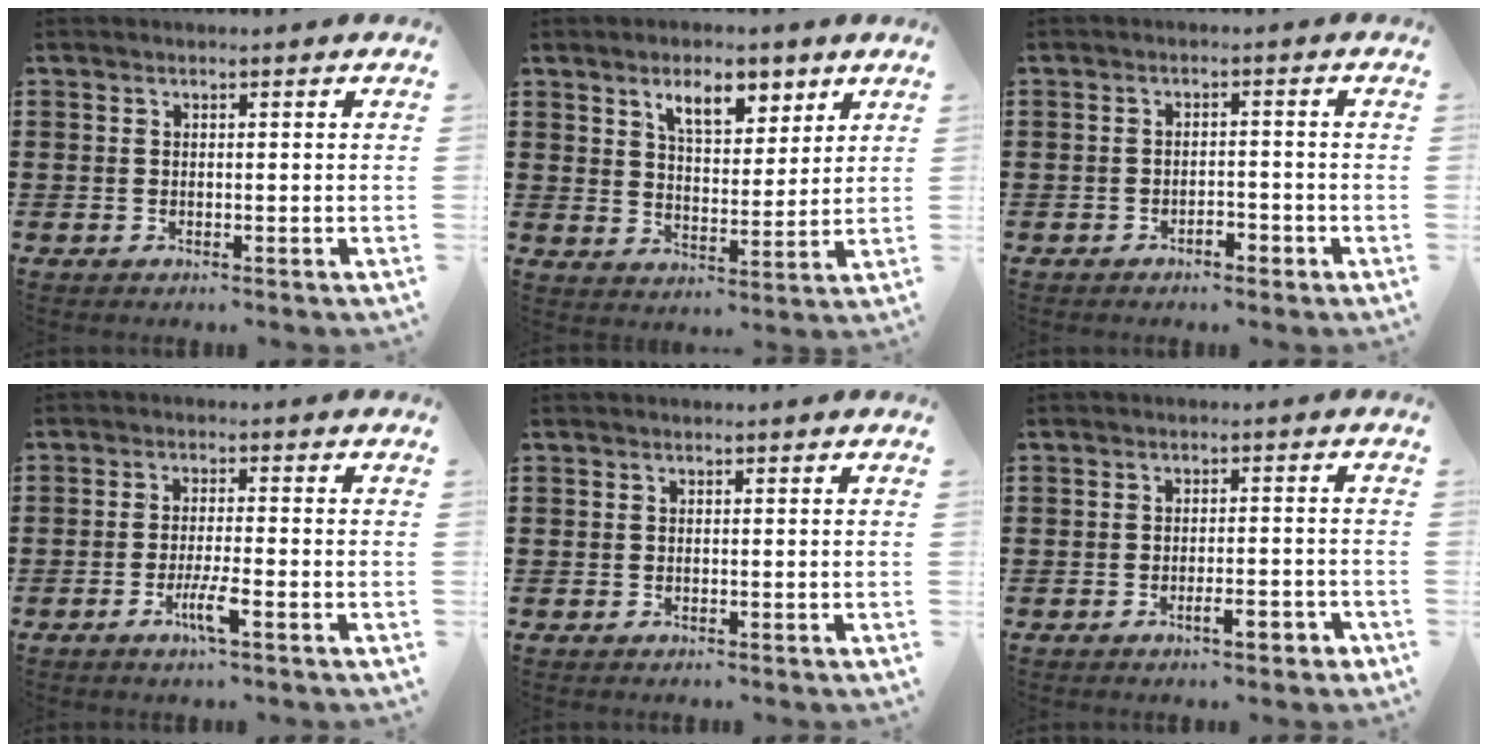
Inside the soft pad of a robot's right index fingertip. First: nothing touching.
{"total": 7.2, "force": [4.7, 3.1, 4.5], "torque": [-0.071, -0.006, 0.078]}
{"total": 1.9, "force": [-1.5, 0.8, 0.8], "torque": [-0.019, 0.003, -0.031]}
{"total": 4.3, "force": [-2.2, 0.2, 3.7], "torque": [-0.075, -0.012, -0.041]}
{"total": 0.0}
{"total": 3.8, "force": [-2.2, 1.3, 2.9], "torque": [-0.046, 0.005, -0.038]}